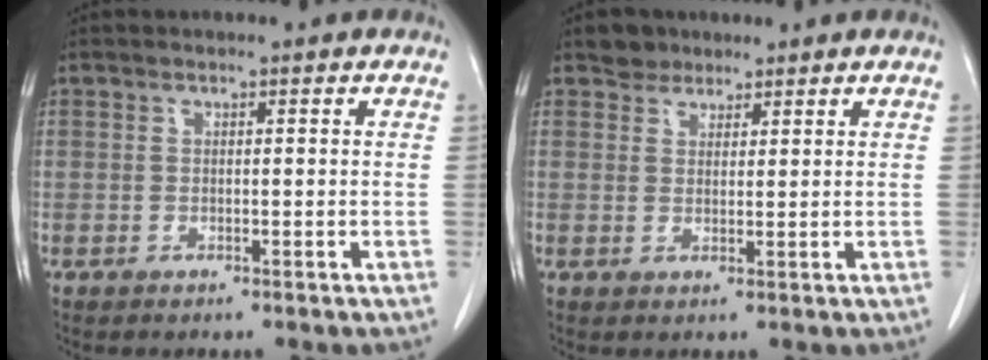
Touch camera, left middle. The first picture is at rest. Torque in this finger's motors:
{"motor_torque": [0.07, -0.05, -0.04, 0.00]}